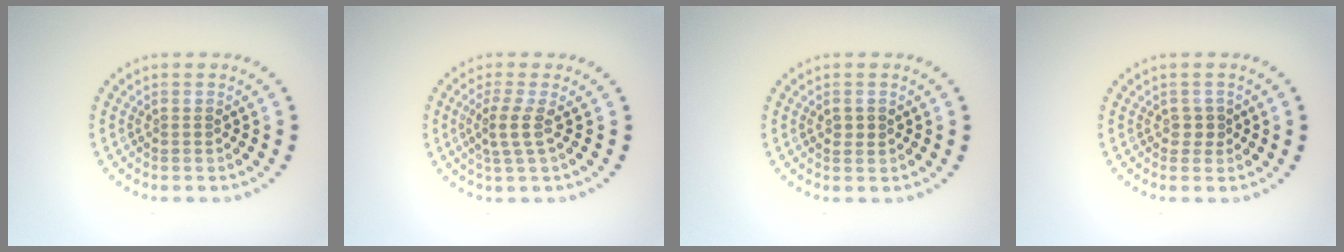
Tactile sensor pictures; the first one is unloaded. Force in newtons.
{"total": 2.1, "press": 1.6, "slide": 1.4}
{"total": 1.1, "press": 1.1, "slide": 0.1}
{"total": 1.1, "press": 1.0, "slide": 0.6}